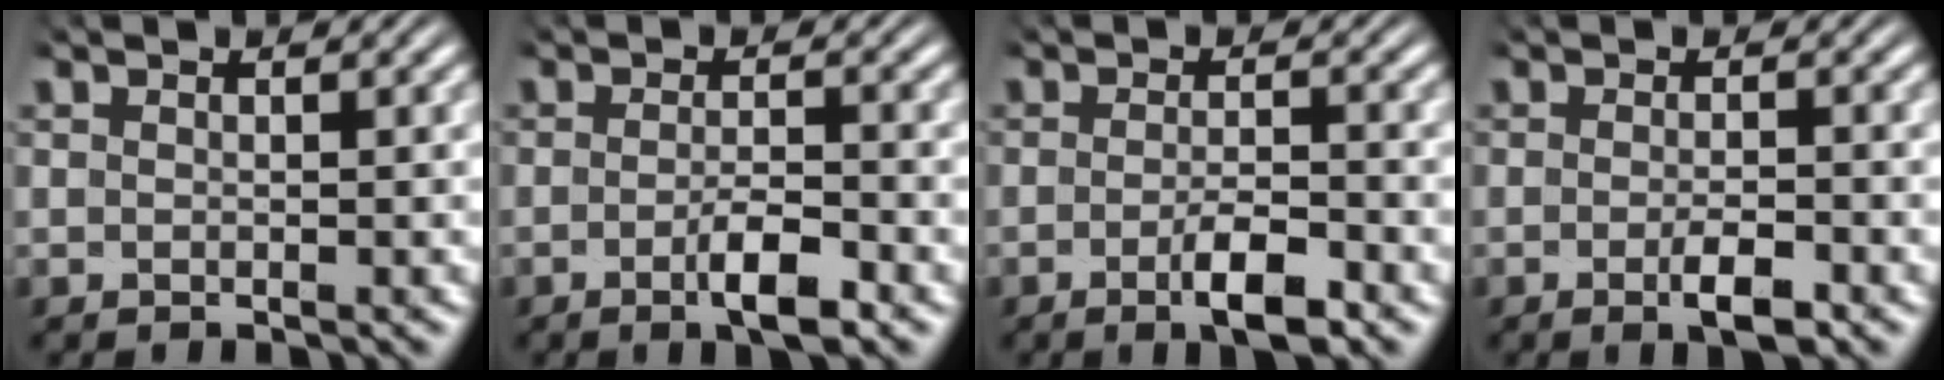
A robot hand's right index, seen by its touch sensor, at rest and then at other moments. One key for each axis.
{"total": 3.2, "fx": -1.6, "fy": 0.6, "fz": 2.7, "tx": -0.044, "ty": -0.005, "tz": -0.031}
{"total": 3.6, "fx": -1.8, "fy": 0.7, "fz": 3.0, "tx": -0.047, "ty": -0.007, "tz": -0.033}
{"total": 2.7, "fx": -1.4, "fy": 0.8, "fz": 2.2, "tx": -0.038, "ty": -0.002, "tz": -0.027}